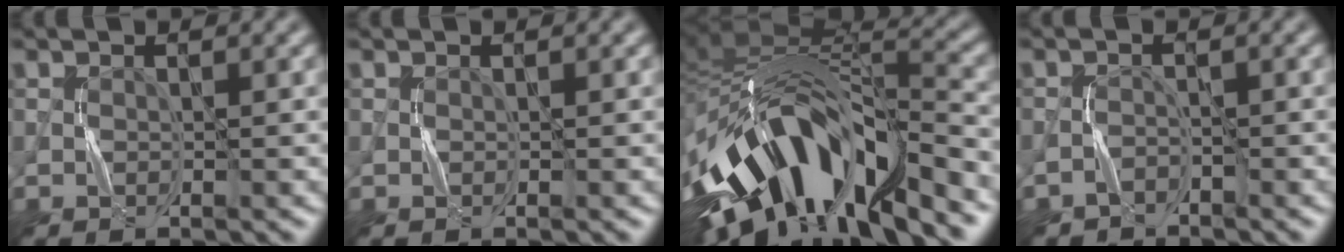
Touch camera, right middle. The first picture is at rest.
{"total": 0.0}
{"total": 15.6, "force": [-6.3, 7.2, 12.3], "torque": [-0.227, 0.004, -0.098]}
{"total": 1.4, "force": [-1.3, 0.6, -0.1], "torque": [0.005, 0.009, -0.023]}